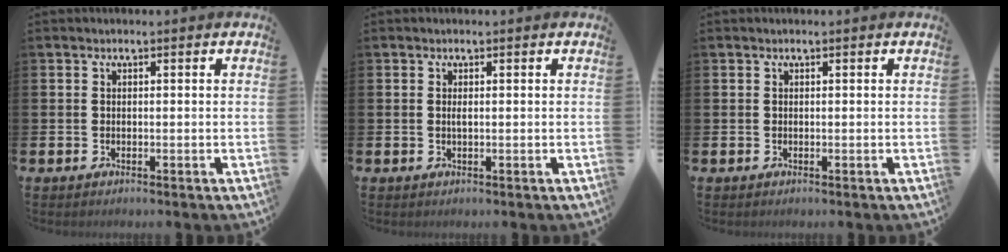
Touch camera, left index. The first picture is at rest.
{"total": 0.6, "force": [0.2, 0.1, 0.5], "torque": [-0.018, 0.003, 0.004]}
{"total": 0.0}